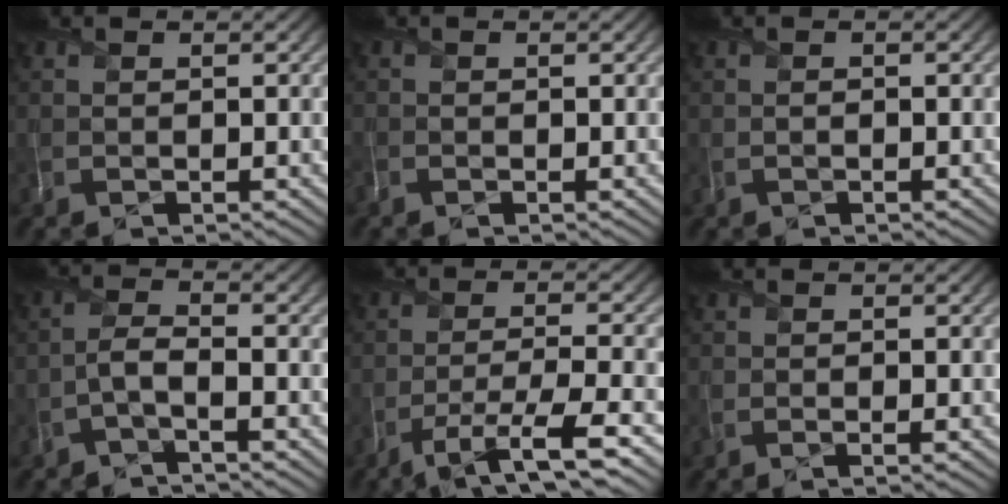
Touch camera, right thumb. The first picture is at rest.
{"total": 0.7, "force": [-0.7, 0.2, 0.3], "torque": [-0.009, -0.006, -0.019]}
{"total": 0.0}
{"total": 2.4, "force": [-1.2, 0.4, 2.0], "torque": [-0.042, 0.010, -0.037]}
{"total": 7.1, "force": [-4.0, 1.4, 5.7], "torque": [-0.104, 0.000, -0.072]}
{"total": 0.7, "force": [-0.1, -0.1, 0.6], "torque": [-0.007, 0.000, -0.005]}